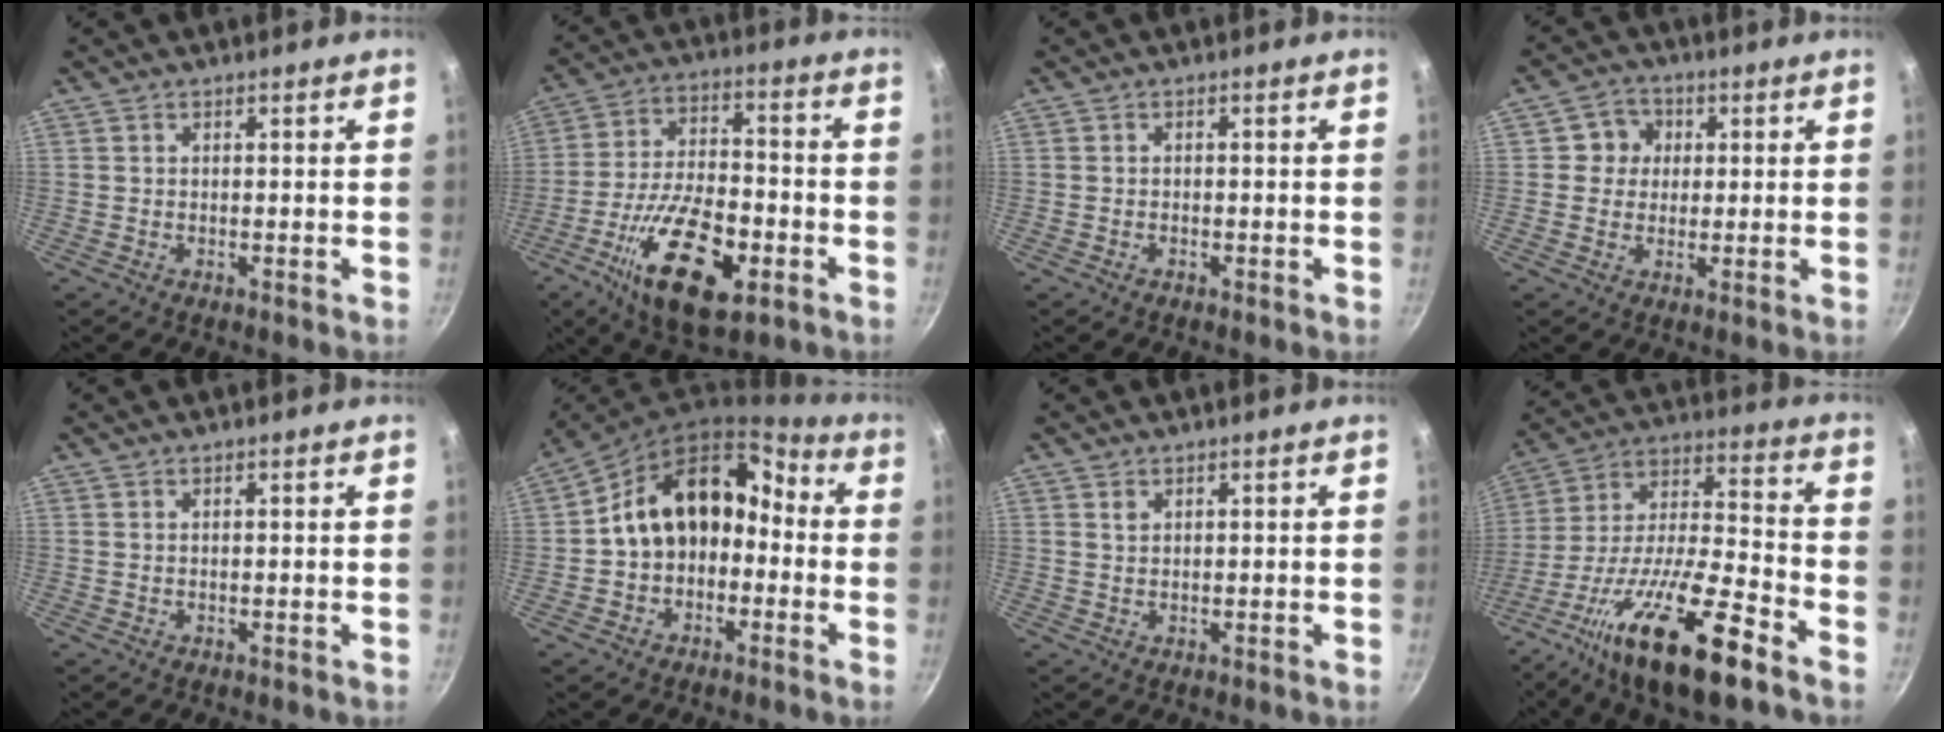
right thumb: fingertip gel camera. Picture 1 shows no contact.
{"total": 19.4, "force": [-7.9, 8.5, 15.6], "torque": [-0.265, 0.025, -0.138]}
{"total": 0.7, "force": [-0.5, 0.2, 0.4], "torque": [-0.013, 0.002, -0.009]}
{"total": 5.1, "force": [1.0, 4.7, 1.5], "torque": [0.011, 0.003, 0.008]}
{"total": 0.0}
{"total": 14.0, "force": [-1.5, 10.5, 9.1], "torque": [-0.103, 0.071, -0.036]}
{"total": 1.1, "force": [0.6, 0.7, 0.6], "torque": [-0.010, -0.002, 0.012]}
{"total": 23.5, "force": [-13.0, 6.4, 18.5], "torque": [-0.306, 0.059, -0.235]}